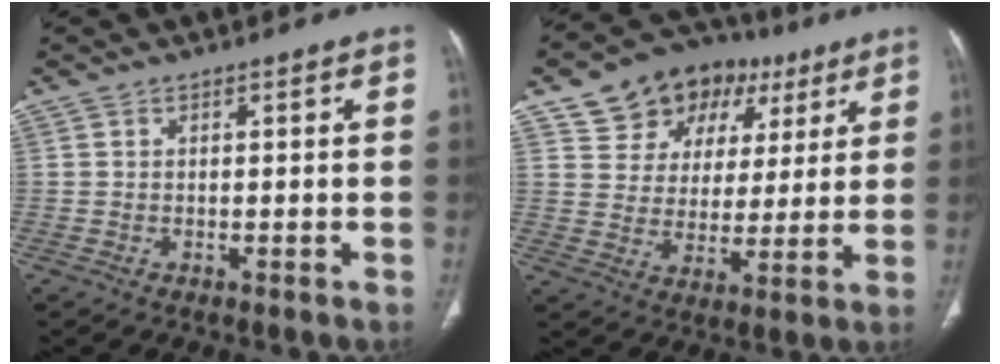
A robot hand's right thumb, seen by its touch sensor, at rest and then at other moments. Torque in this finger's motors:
{"motor_torque": [-0.12, 0.25, 0.28, 0.02, 0.05]}